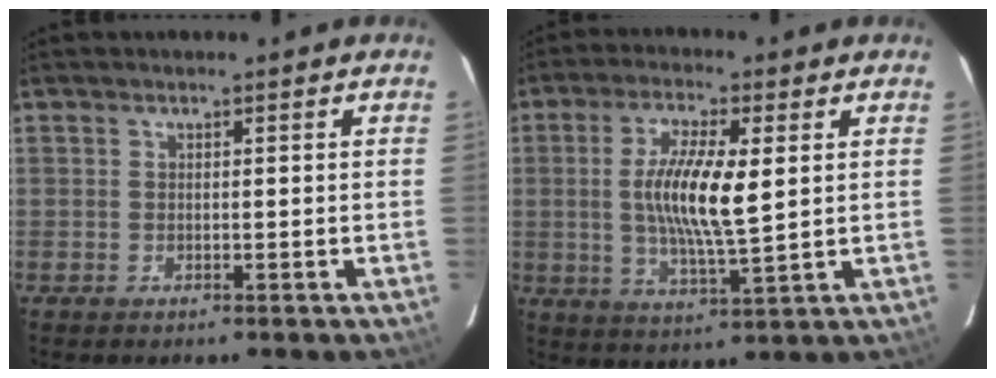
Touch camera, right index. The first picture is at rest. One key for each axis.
{"total": 11.0, "fx": 1.4, "fy": 2.4, "fz": 10.7, "tx": -0.200, "ty": -0.003, "tz": 0.026}